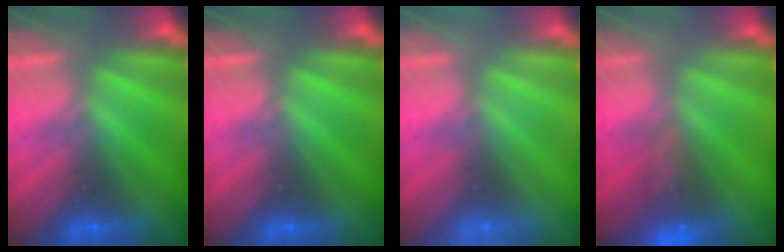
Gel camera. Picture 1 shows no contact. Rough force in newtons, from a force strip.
{"total": 0.0}
{"total": 2.3}
{"total": 9.4}